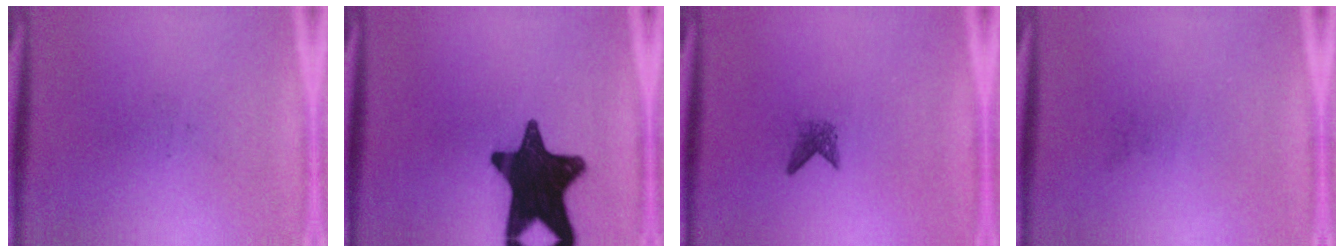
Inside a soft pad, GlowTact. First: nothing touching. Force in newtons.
{"total": 17.7}
{"total": 1.6}
{"total": 0.0}